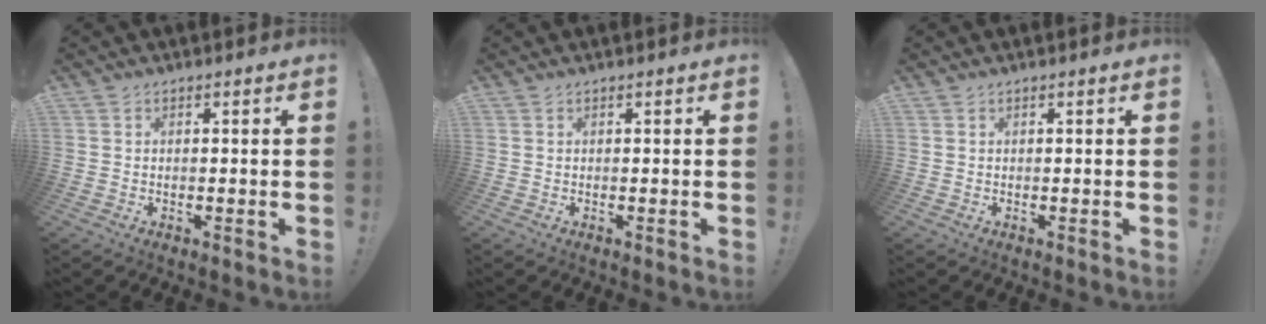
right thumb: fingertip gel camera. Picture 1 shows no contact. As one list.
[{"total": 0.0}, {"total": 0.0}]